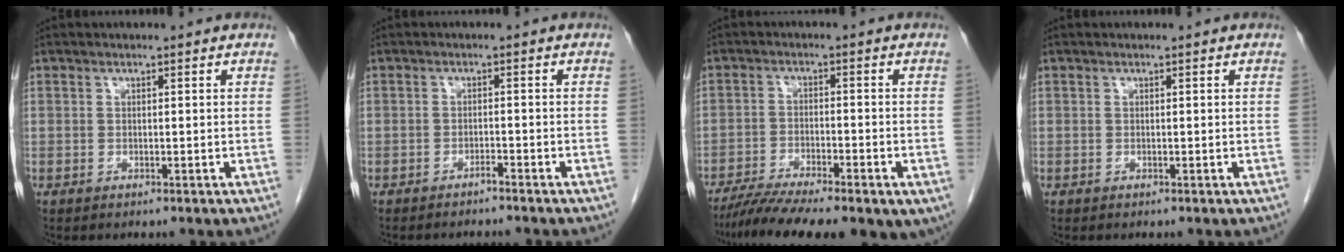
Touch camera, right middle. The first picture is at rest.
{"total": 2.8, "force": [-2.7, -0.2, 0.8], "torque": [-0.006, -0.001, -0.034]}
{"total": 15.0, "force": [-10.2, 3.8, 10.3], "torque": [-0.160, -0.013, -0.155]}
{"total": 0.0}